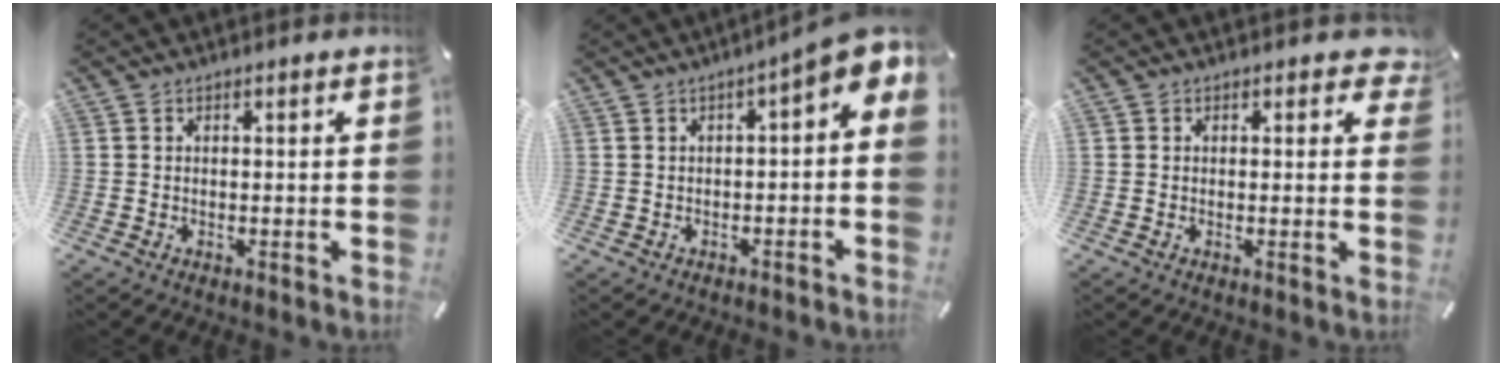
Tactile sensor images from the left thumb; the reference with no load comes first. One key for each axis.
{"total": 6.0, "fx": 1.2, "fy": 2.0, "fz": 5.5, "tx": -0.089, "ty": -0.017, "tz": 0.018}
{"total": 2.3, "fx": 1.0, "fy": 1.6, "fz": 1.4, "tx": -0.005, "ty": -0.002, "tz": 0.013}